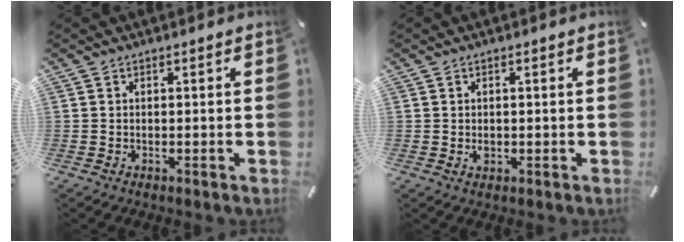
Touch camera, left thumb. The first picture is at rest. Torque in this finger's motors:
{"motor_torque": [-0.14, 0.31, 0.06, 0.08, 0.01]}